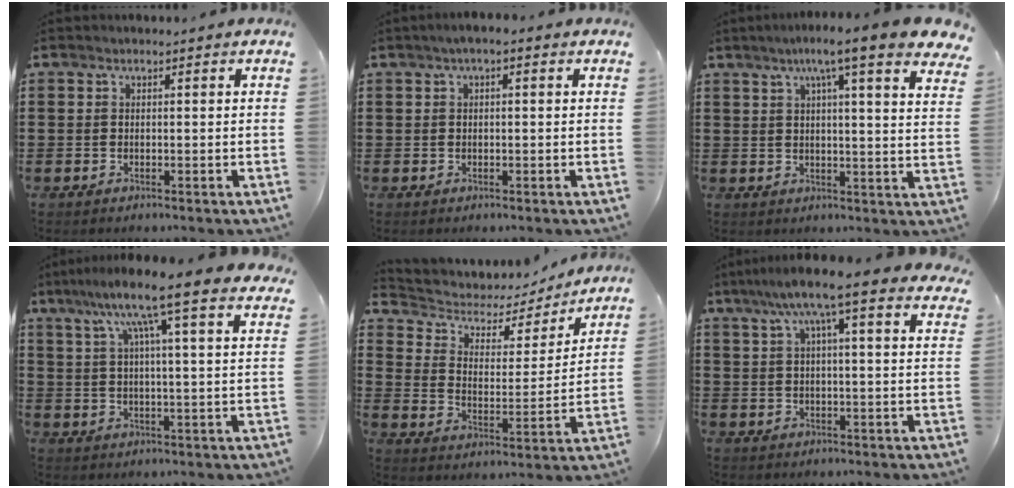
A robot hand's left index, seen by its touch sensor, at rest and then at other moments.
{"total": 1.2, "force": [-0.4, 0.4, 1.1], "torque": [-0.017, -0.001, -0.008]}
{"total": 7.4, "force": [5.1, -0.2, 5.4], "torque": [-0.107, -0.020, 0.078]}
{"total": 10.7, "force": [7.4, 0.2, 7.6], "torque": [-0.156, -0.028, 0.116]}
{"total": 4.3, "force": [3.2, 2.7, 1.3], "torque": [-0.051, -0.018, 0.047]}
{"total": 9.6, "force": [6.6, 1.1, 6.9], "torque": [-0.137, -0.014, 0.109]}